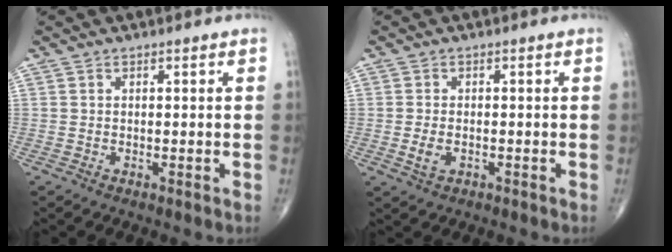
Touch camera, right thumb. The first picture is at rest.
{"total": 2.7, "force": [-0.6, 1.6, 2.1], "torque": [-0.041, 0.000, -0.009]}